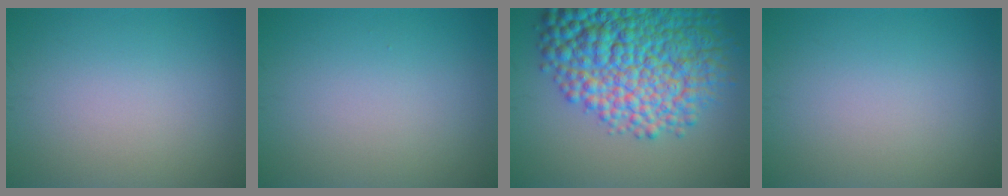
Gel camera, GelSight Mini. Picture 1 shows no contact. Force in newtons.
{"total": 0.0}
{"total": 13.0, "press": 13.0, "slide": 0.4}
{"total": 0.0}